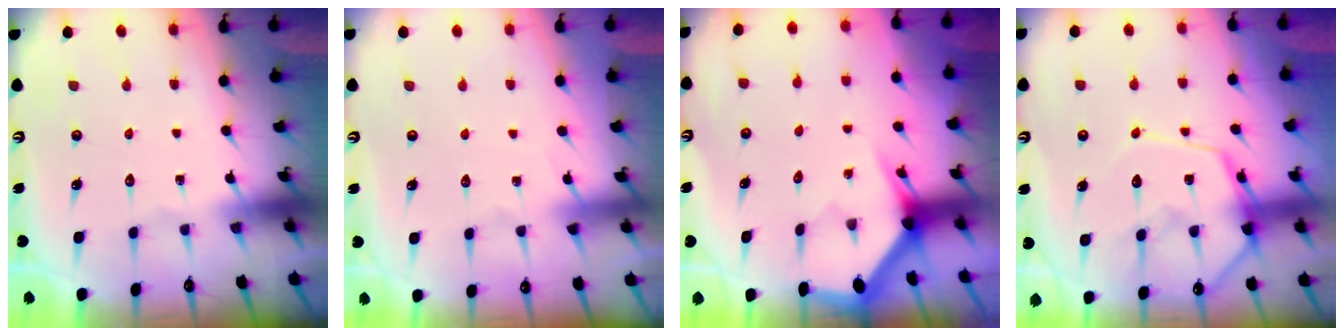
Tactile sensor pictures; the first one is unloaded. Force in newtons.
{"total": 2.6, "press": 2.6, "slide": 0.4}
{"total": 3.0, "press": 3.0, "slide": 0.1}
{"total": 11.5, "press": 11.4, "slide": 1.2}